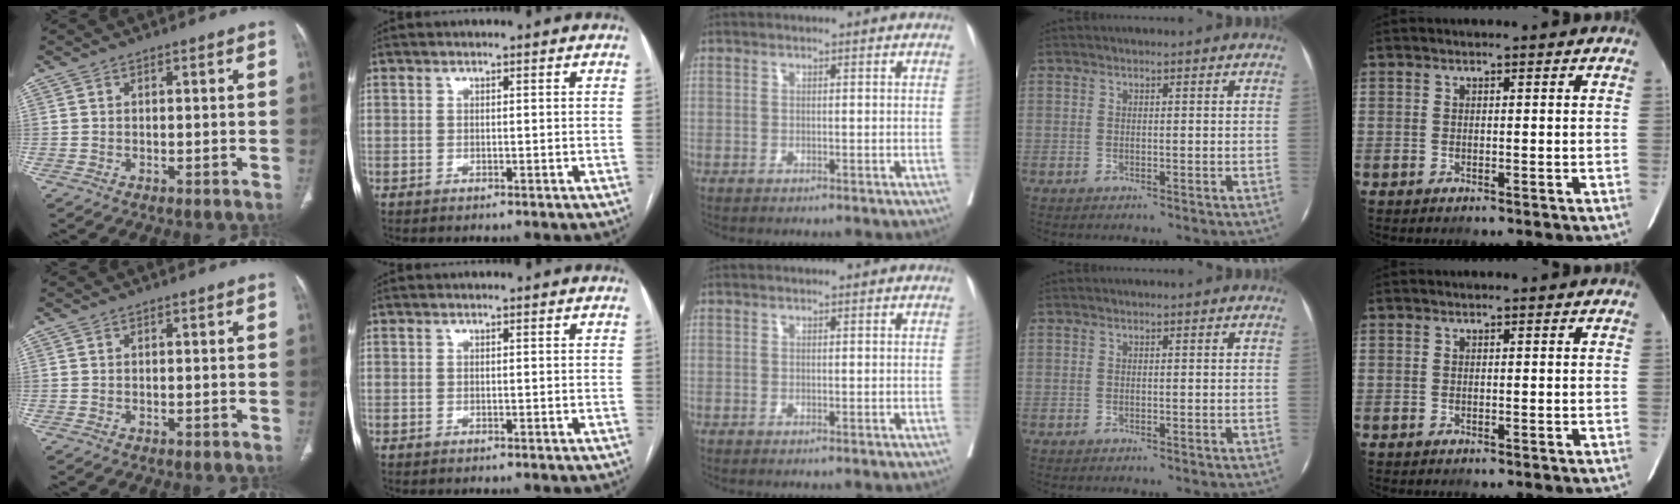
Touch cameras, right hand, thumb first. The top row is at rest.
{}